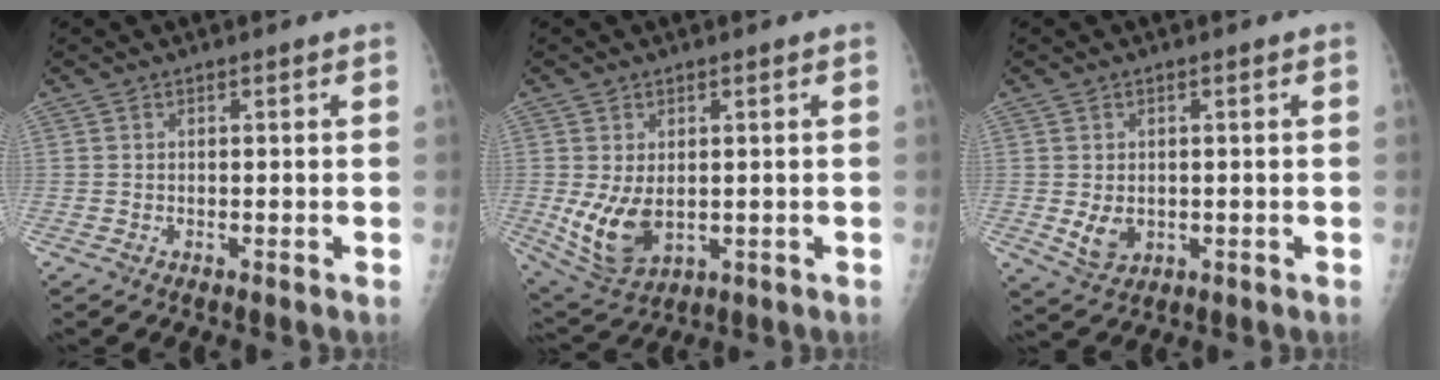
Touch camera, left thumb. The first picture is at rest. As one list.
[{"total": 9.1, "force": [-0.5, 5.8, 6.9], "torque": [-0.124, -0.016, 0.010]}, {"total": 4.4, "force": [-0.3, 3.3, 2.9], "torque": [-0.039, -0.007, 0.006]}]